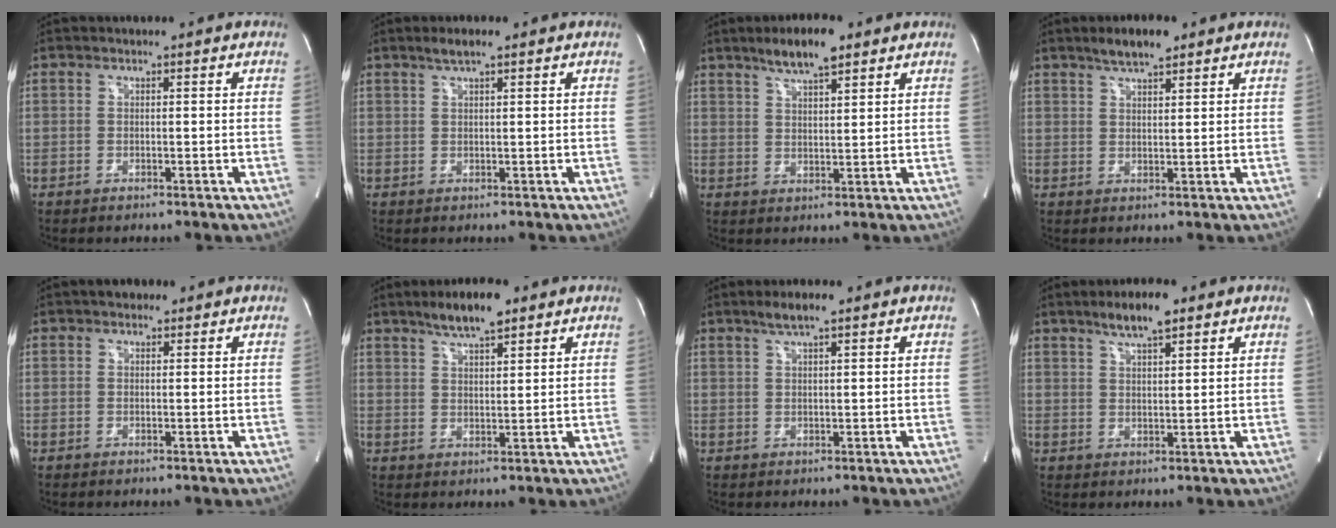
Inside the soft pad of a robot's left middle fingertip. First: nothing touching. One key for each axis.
{"total": 2.4, "fx": 1.7, "fy": 0.2, "fz": 1.6, "tx": -0.037, "ty": 0.006, "tz": 0.032}
{"total": 6.9, "fx": 4.9, "fy": 1.4, "fz": 4.7, "tx": -0.089, "ty": 0.008, "tz": 0.085}
{"total": 5.0, "fx": 3.7, "fy": 1.2, "fz": 3.2, "tx": -0.060, "ty": 0.010, "tz": 0.063}
{"total": 2.2, "fx": 1.5, "fy": 1.3, "fz": 0.9, "tx": -0.017, "ty": 0.014, "tz": 0.019}
{"total": 7.1, "fx": 5.1, "fy": 1.5, "fz": 4.7, "tx": -0.088, "ty": 0.008, "tz": 0.088}
{"total": 3.4, "fx": 2.4, "fy": 0.4, "fz": 2.4, "tx": -0.050, "ty": 0.007, "tz": 0.045}
{"total": 6.0, "fx": 4.1, "fy": 1.1, "fz": 4.1, "tx": -0.078, "ty": 0.007, "tz": 0.071}